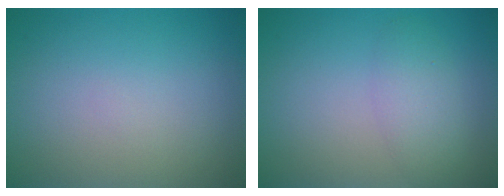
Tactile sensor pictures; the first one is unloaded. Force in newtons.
{"total": 2.5, "press": 2.5, "slide": 0.0}